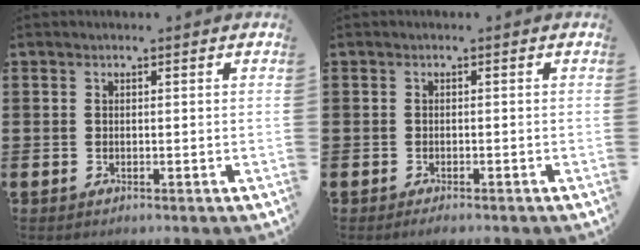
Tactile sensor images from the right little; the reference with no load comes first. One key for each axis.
{"total": 0.7, "fx": -0.6, "fy": 0.1, "fz": 0.4, "tx": -0.009, "ty": -0.003, "tz": -0.011}